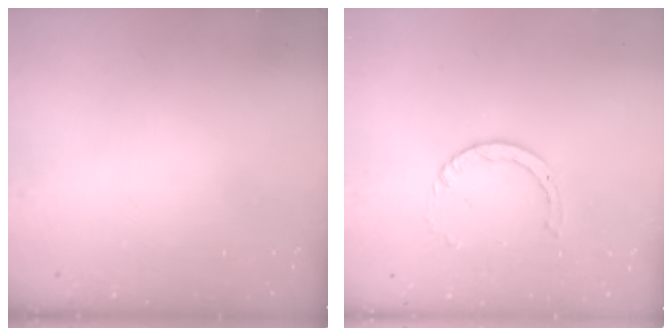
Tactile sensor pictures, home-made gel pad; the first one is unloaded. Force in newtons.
{"total": 4.1, "press": 4.1, "slide": 0.4}